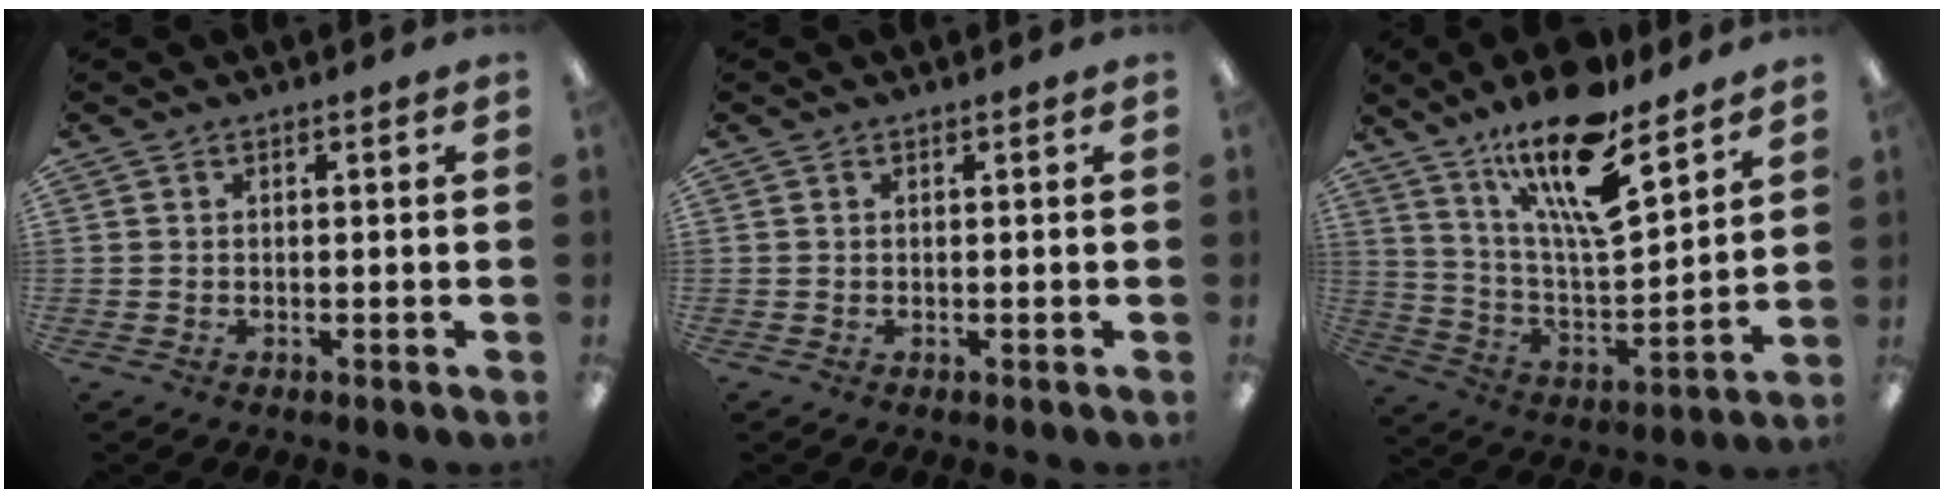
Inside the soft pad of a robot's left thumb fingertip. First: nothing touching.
{"total": 0.0}
{"total": 19.9, "force": [14.1, 5.8, 12.9], "torque": [-0.228, -0.084, 0.237]}